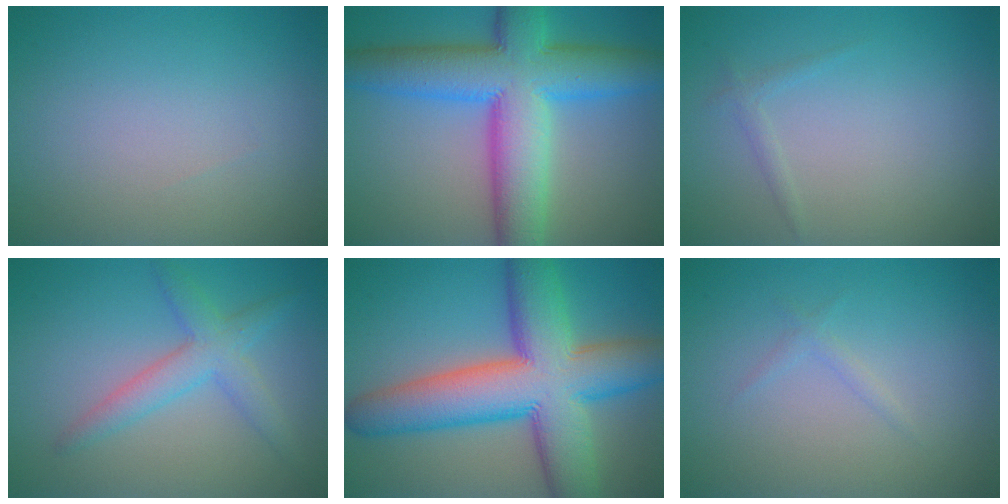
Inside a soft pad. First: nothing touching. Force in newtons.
{"total": 11.8, "press": 11.8, "slide": 0.2}
{"total": 0.9, "press": 0.9, "slide": 0.1}
{"total": 3.6, "press": 3.6, "slide": 0.0}
{"total": 13.3, "press": 13.2, "slide": 0.6}
{"total": 0.8, "press": 0.8, "slide": 0.1}